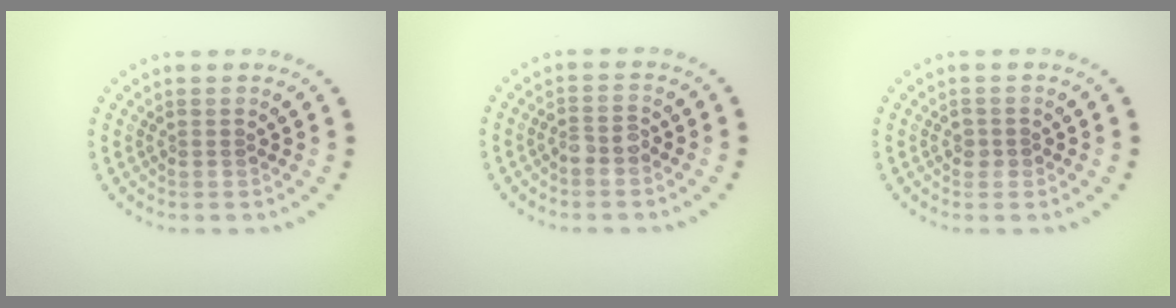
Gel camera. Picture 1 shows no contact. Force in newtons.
{"total": 1.5, "press": 1.5, "slide": 0.5}
{"total": 0.9, "press": 0.9, "slide": 0.3}